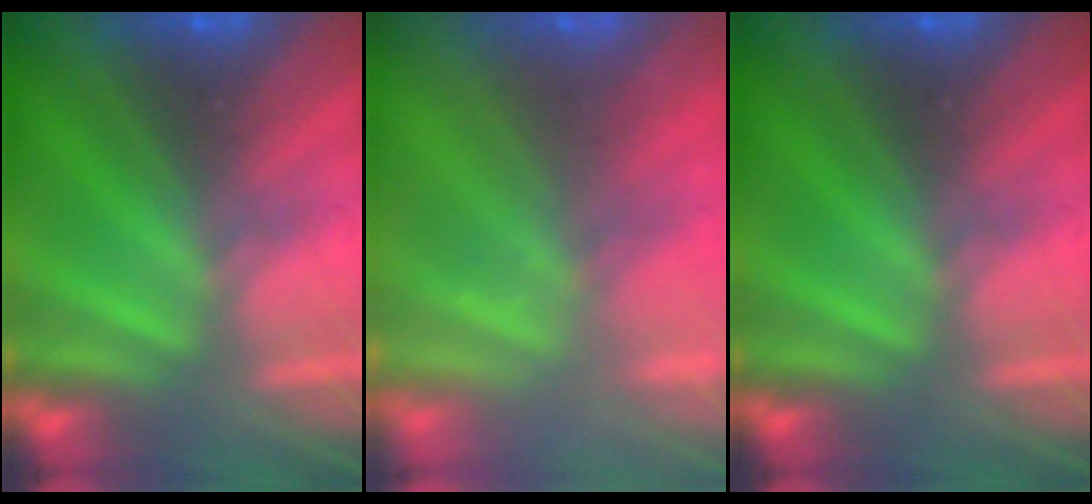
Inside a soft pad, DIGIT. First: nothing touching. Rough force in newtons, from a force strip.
{"total": 2.2}
{"total": 0.0}